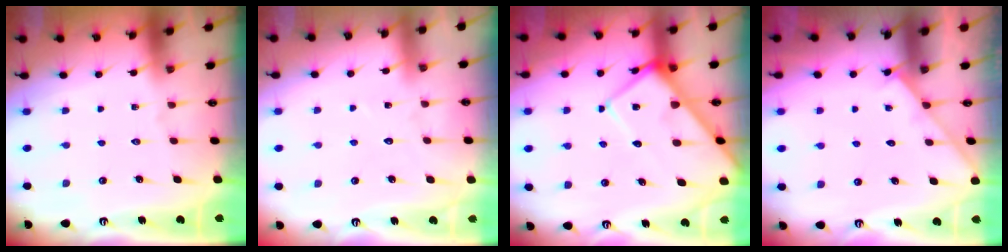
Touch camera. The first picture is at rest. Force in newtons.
{"total": 4.8, "press": 4.8, "slide": 0.5}
{"total": 10.3, "press": 10.3, "slide": 0.7}
{"total": 2.0, "press": 1.9, "slide": 0.4}